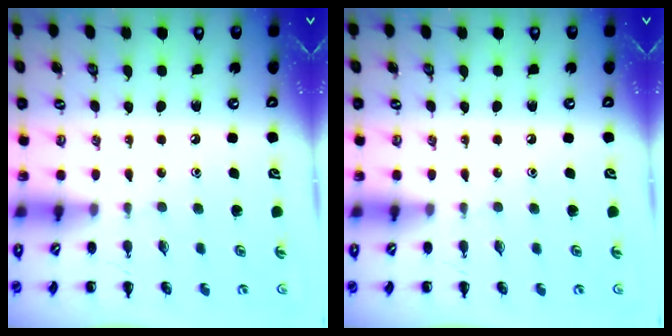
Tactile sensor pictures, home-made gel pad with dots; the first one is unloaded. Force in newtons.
{"total": 0.0}